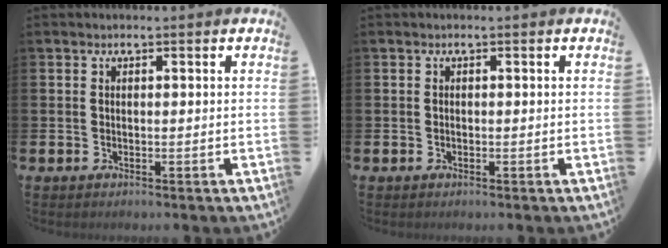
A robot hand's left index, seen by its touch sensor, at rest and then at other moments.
{"total": 0.0}